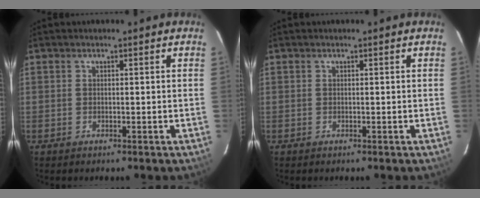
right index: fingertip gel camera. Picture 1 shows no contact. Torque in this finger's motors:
{"motor_torque": [0.00, 0.00, 0.00, 0.00]}